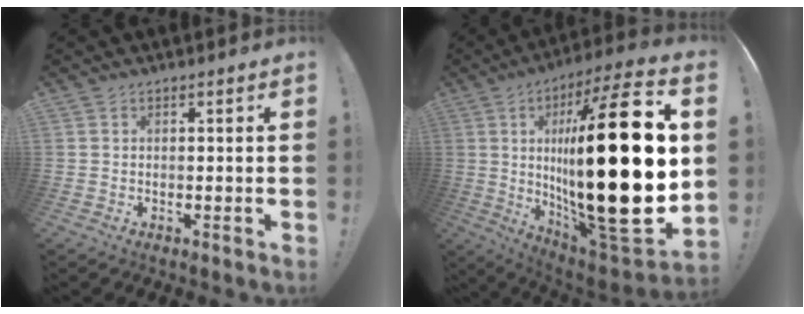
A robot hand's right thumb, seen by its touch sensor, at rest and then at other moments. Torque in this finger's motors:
{"motor_torque": [0.51, 3.19, 2.77, 0.00, 1.05]}